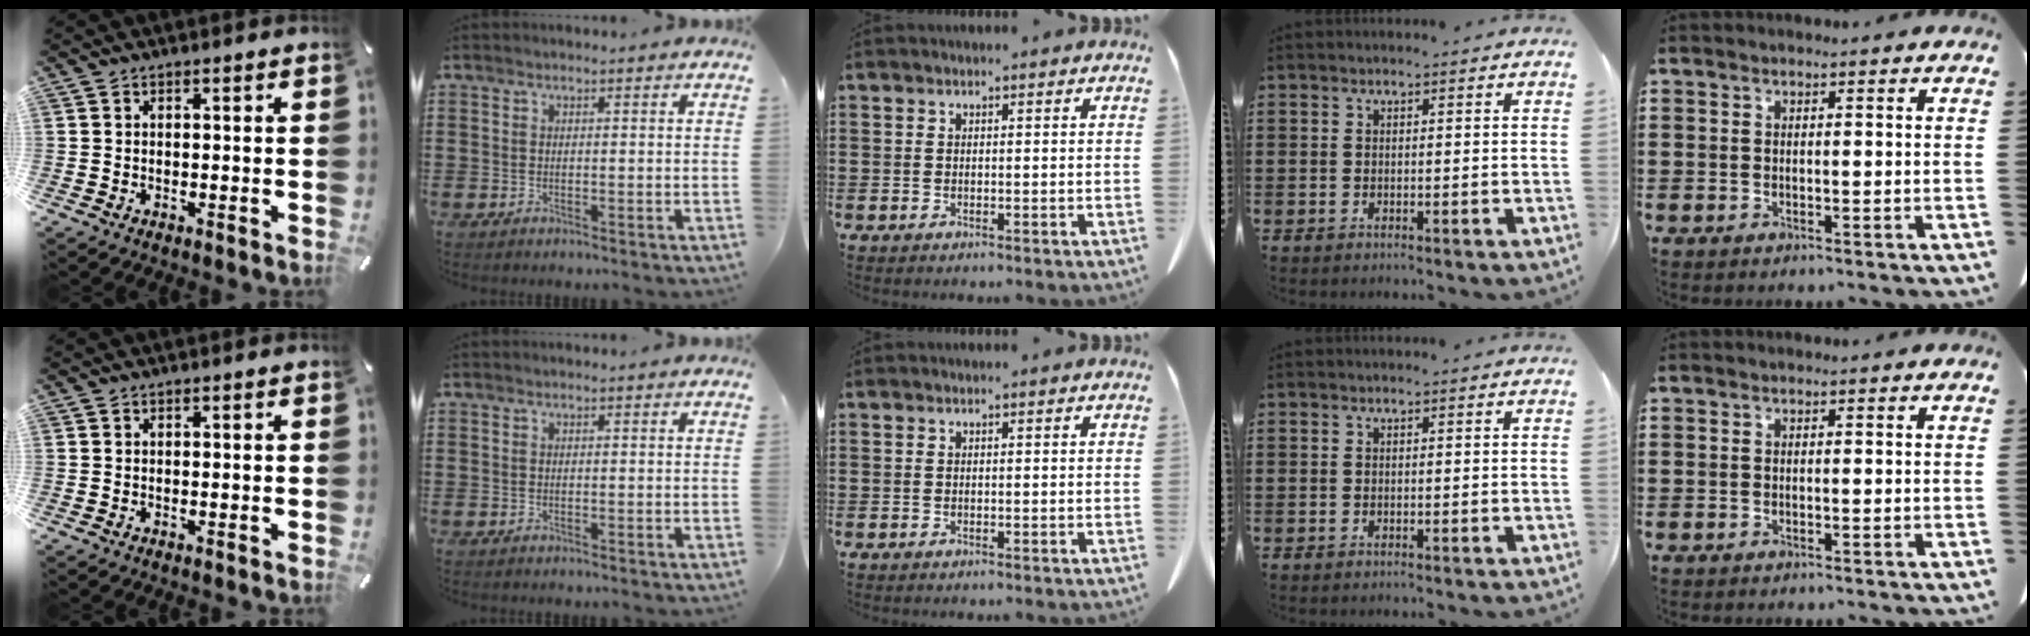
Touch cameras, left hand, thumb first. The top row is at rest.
{}